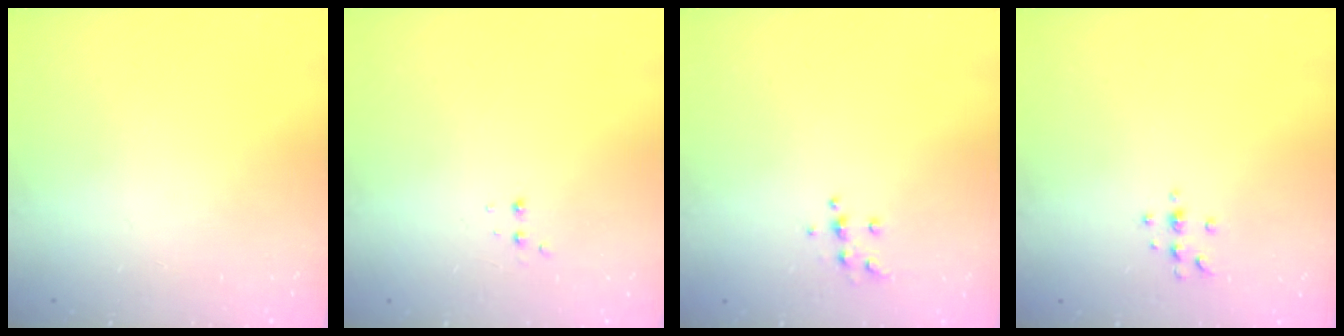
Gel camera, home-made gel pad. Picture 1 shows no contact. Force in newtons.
{"total": 2.5, "press": 2.4, "slide": 0.8}
{"total": 6.4, "press": 6.4, "slide": 0.5}
{"total": 4.8, "press": 4.7, "slide": 0.6}